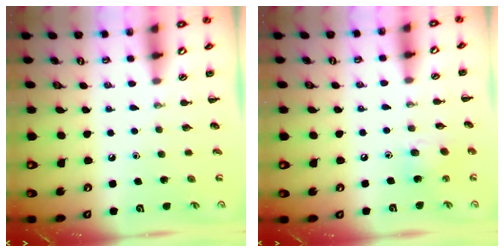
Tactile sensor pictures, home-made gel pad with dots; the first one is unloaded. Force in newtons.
{"total": 8.9, "press": 8.6, "slide": 2.2}